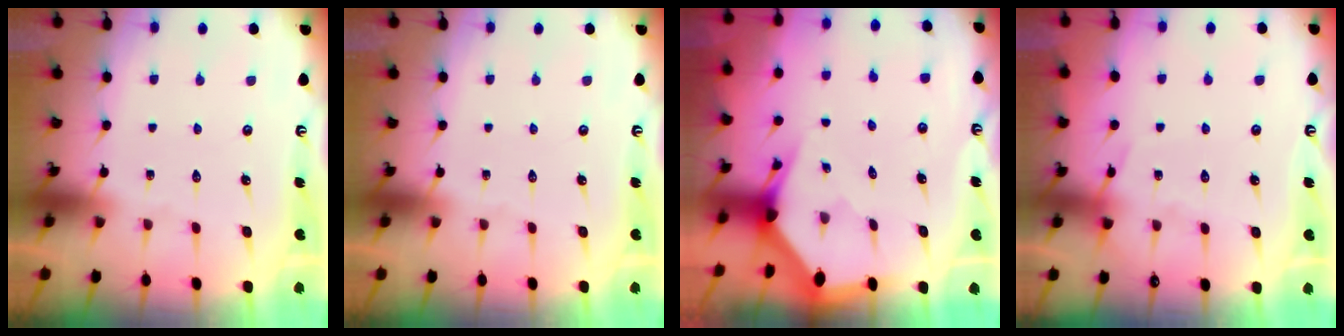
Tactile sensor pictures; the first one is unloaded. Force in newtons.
{"total": 0.0}
{"total": 4.3, "press": 4.3, "slide": 0.2}
{"total": 4.9, "press": 4.9, "slide": 0.6}